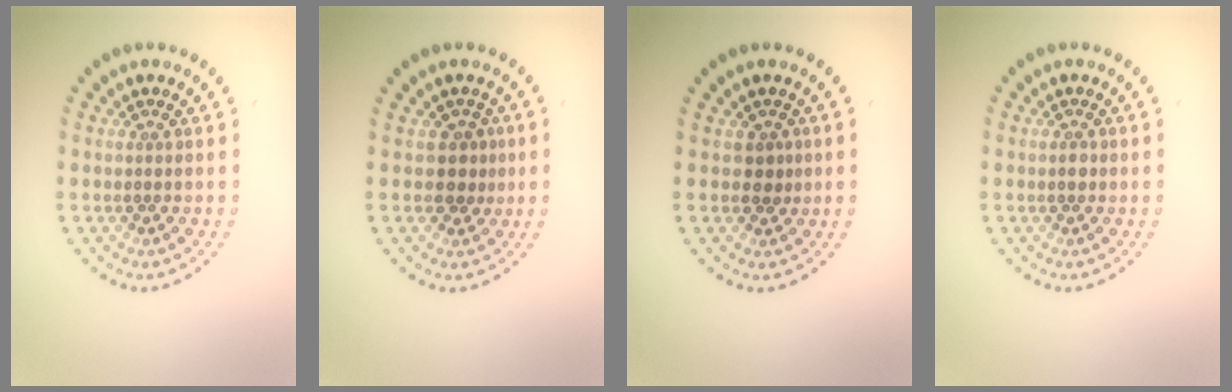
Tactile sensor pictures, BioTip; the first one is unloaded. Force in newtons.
{"total": 2.0, "press": 1.5, "slide": 1.3}
{"total": 1.3, "press": 1.0, "slide": 0.8}
{"total": 0.6, "press": 0.6, "slide": 0.2}